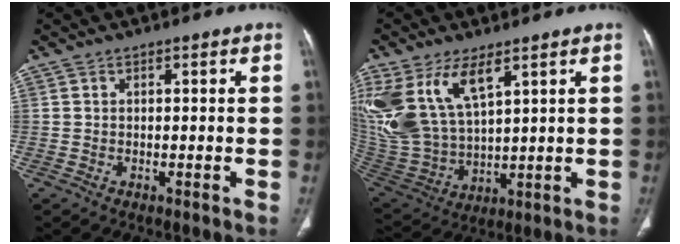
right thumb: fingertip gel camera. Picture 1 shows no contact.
{"total": 17.5, "force": [8.3, 8.7, 12.8], "torque": [-0.272, -0.027, 0.182]}